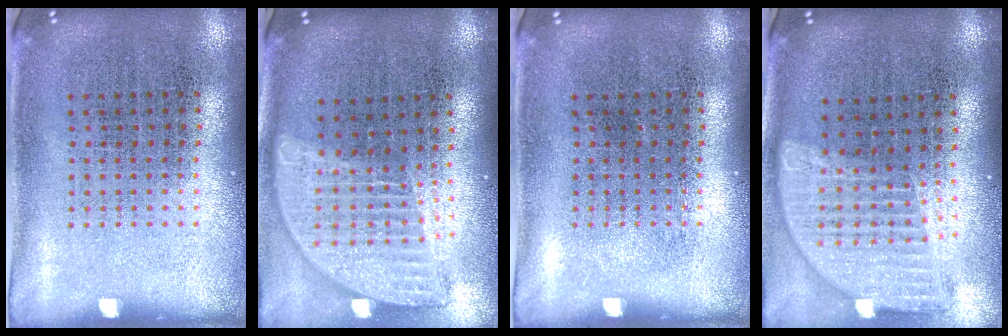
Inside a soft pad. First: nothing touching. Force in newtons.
{"total": 2.0, "press": 1.6, "slide": 1.2}
{"total": 0.0}
{"total": 1.7, "press": 1.5, "slide": 0.9}